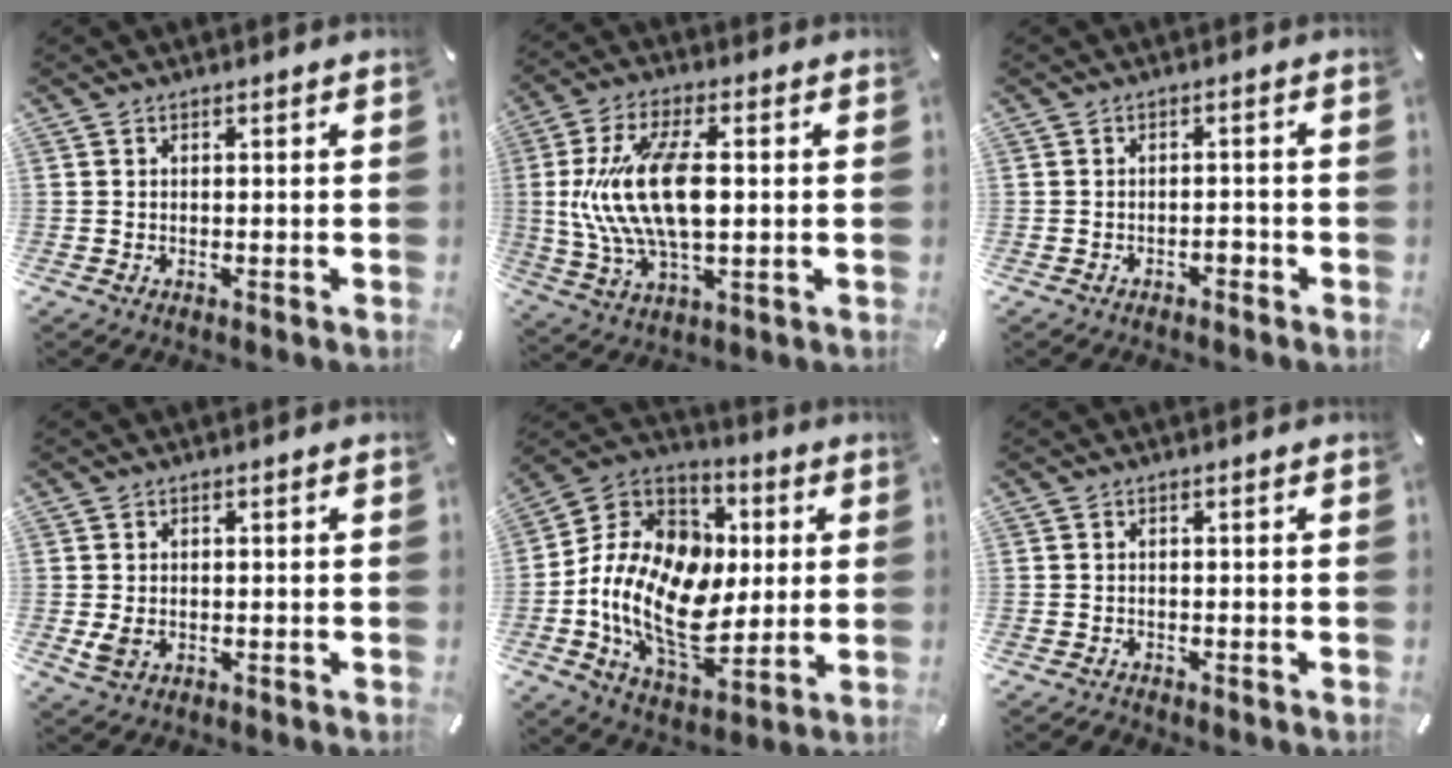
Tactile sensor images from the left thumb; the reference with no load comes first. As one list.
[{"total": 17.2, "force": [1.5, 8.5, 14.9], "torque": [-0.328, -0.007, 0.022]}, {"total": 2.2, "force": [-1.3, 1.1, 1.3], "torque": [-0.023, 0.006, -0.026]}, {"total": 2.8, "force": [-0.3, 2.0, 1.9], "torque": [-0.047, -0.003, -0.008]}, {"total": 20.0, "force": [-2.1, 14.5, 13.6], "torque": [-0.287, -0.003, -0.037]}, {"total": 0.8, "force": [-0.8, 0.2, -0.1], "torque": [0.001, 0.003, -0.017]}]